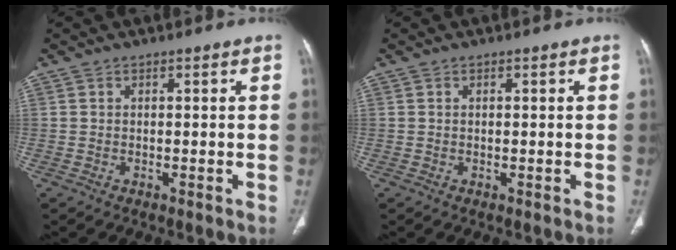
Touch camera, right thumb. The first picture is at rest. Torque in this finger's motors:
{"motor_torque": [-0.22, 0.11, -0.26, 0.14, 0.04]}